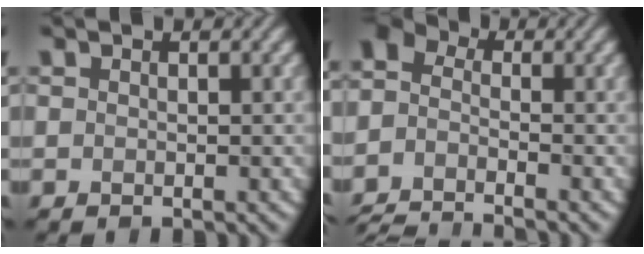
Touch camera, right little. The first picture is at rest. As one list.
[{"total": 5.2, "force": [-4.0, 2.1, 2.7], "torque": [-0.058, -0.013, -0.084]}]